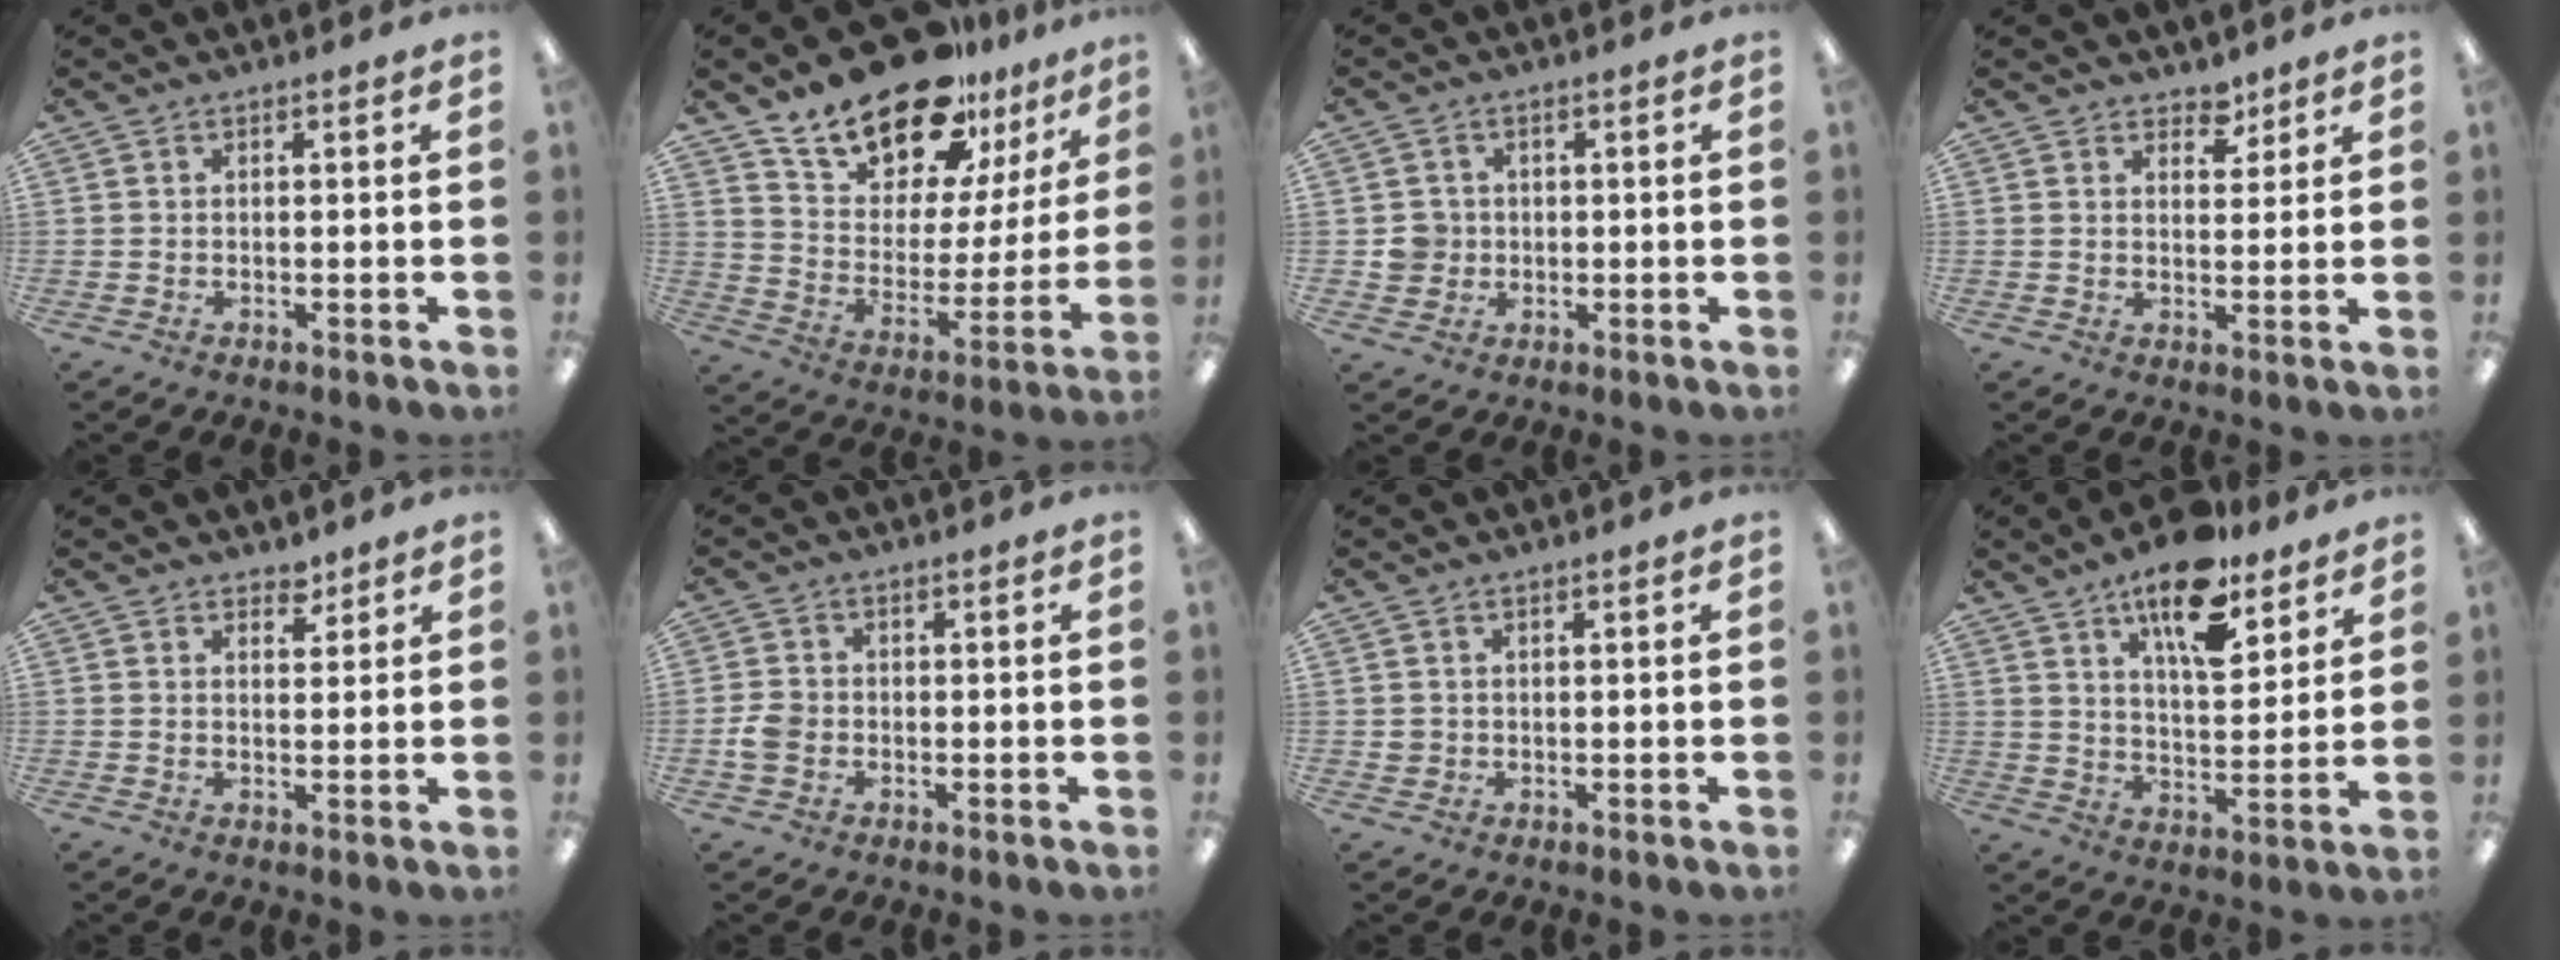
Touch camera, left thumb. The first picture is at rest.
{"total": 19.1, "force": [15.9, 8.2, 6.9], "torque": [-0.131, -0.119, 0.284]}
{"total": 4.1, "force": [0.0, 4.1, 0.6], "torque": [-0.002, 0.005, -0.003]}
{"total": 4.2, "force": [3.5, 2.2, 0.9], "torque": [0.006, -0.024, 0.059]}
{"total": 3.1, "force": [2.6, 1.5, 0.8], "torque": [0.005, -0.017, 0.045]}
{"total": 3.7, "force": [-0.9, 3.0, 2.0], "torque": [-0.032, 0.009, -0.015]}
{"total": 1.4, "force": [0.6, 1.3, 0.3], "torque": [-0.008, 0.003, 0.010]}
{"total": 15.6, "force": [10.5, 6.4, 9.6], "torque": [-0.146, -0.051, 0.177]}